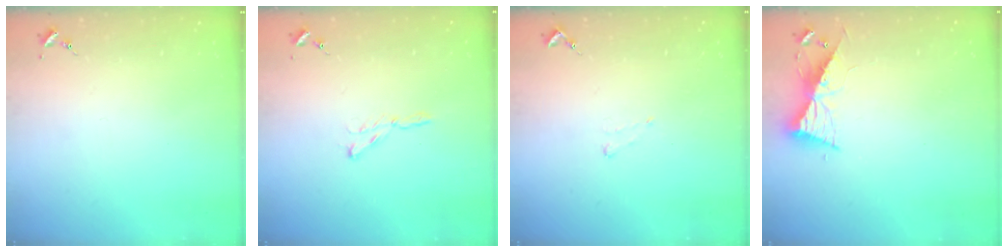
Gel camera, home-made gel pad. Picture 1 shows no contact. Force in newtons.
{"total": 2.9, "press": 2.9, "slide": 0.3}
{"total": 4.8, "press": 4.8, "slide": 0.6}
{"total": 9.3, "press": 9.2, "slide": 0.8}